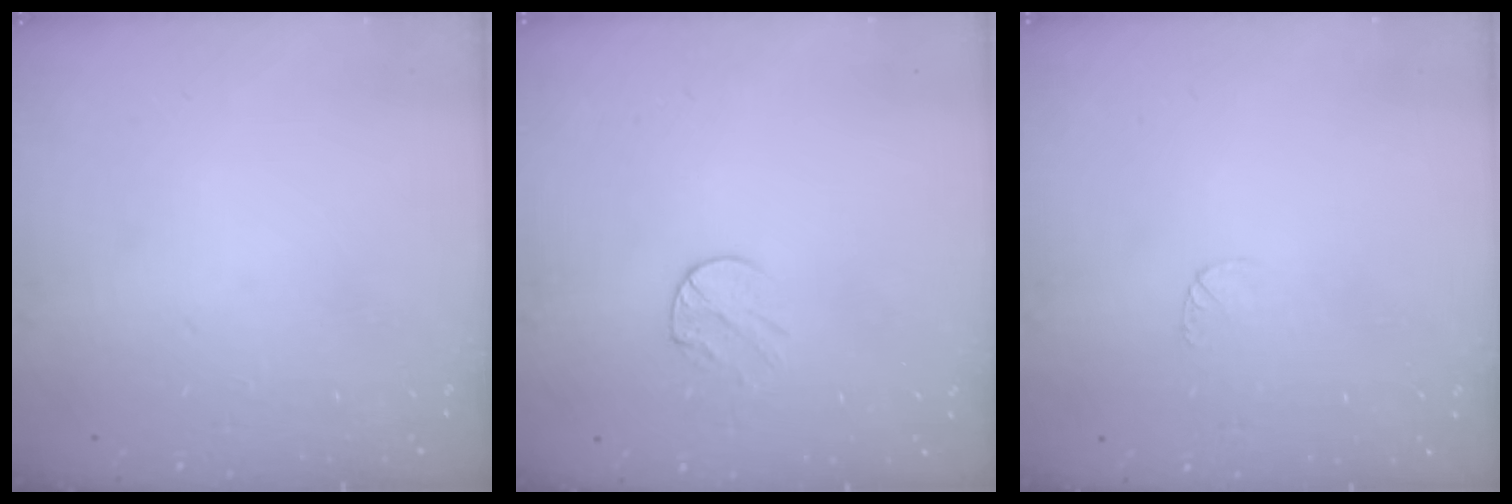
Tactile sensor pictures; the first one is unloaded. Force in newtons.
{"total": 6.0, "press": 6.0, "slide": 0.6}
{"total": 3.3, "press": 3.3, "slide": 0.4}